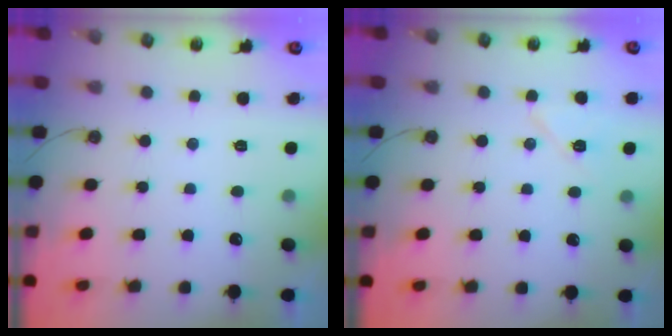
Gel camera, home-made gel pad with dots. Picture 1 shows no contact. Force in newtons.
{"total": 6.8, "press": 6.7, "slide": 0.8}